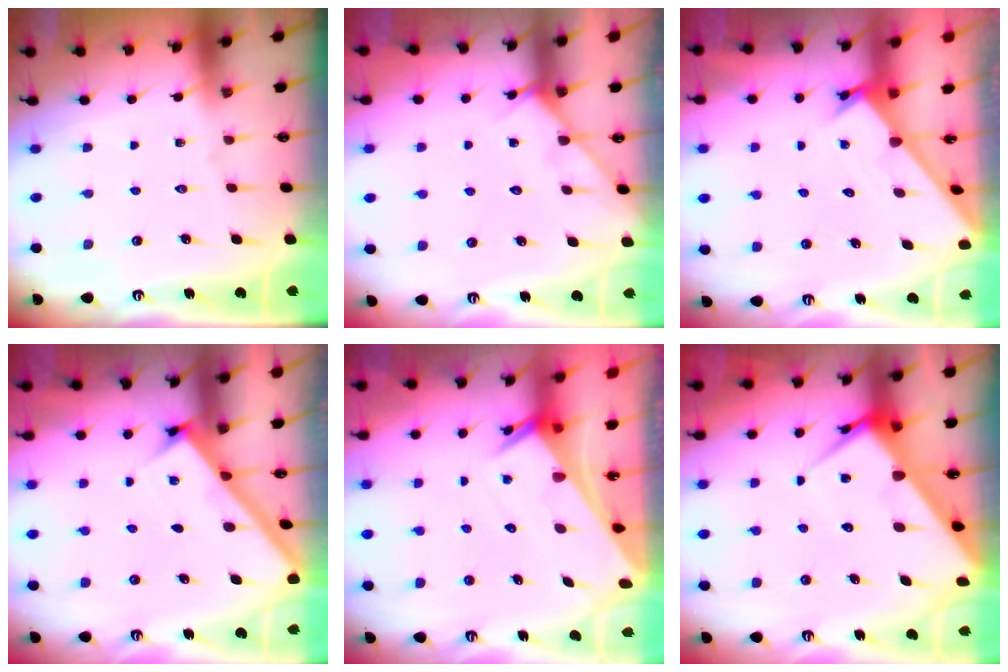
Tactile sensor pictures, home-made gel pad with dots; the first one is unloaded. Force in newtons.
{"total": 4.8, "press": 4.8, "slide": 0.5}
{"total": 1.7, "press": 1.7, "slide": 0.1}
{"total": 2.6, "press": 2.6, "slide": 0.3}
{"total": 2.9, "press": 2.9, "slide": 0.3}
{"total": 6.3, "press": 6.3, "slide": 0.5}